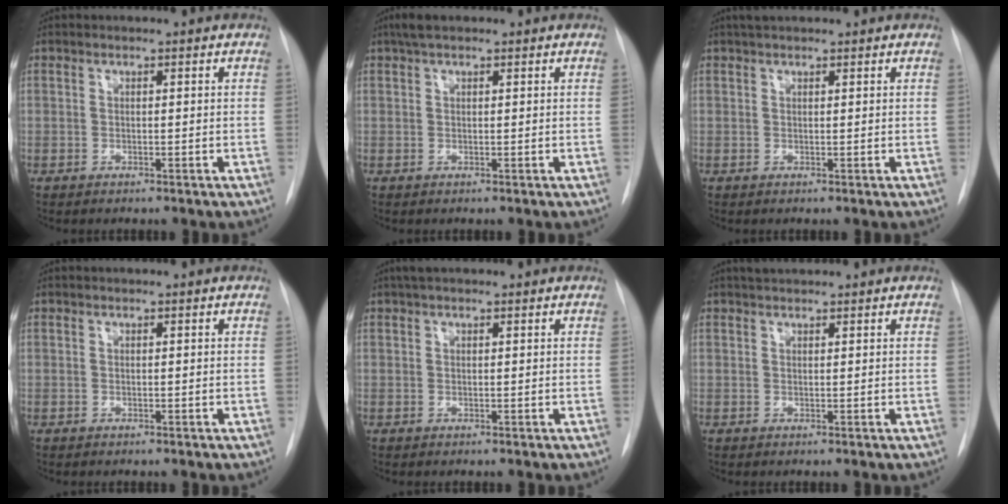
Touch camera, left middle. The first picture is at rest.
{"total": 2.9, "force": [2.1, 1.1, 1.7], "torque": [-0.036, 0.020, 0.037]}
{"total": 2.3, "force": [2.0, 0.7, 1.0], "torque": [-0.016, 0.022, 0.032]}
{"total": 0.0}
{"total": 2.6, "force": [1.9, 1.0, 1.3], "torque": [-0.023, 0.025, 0.032]}
{"total": 2.0, "force": [1.8, 0.5, 0.6], "torque": [-0.012, 0.018, 0.031]}